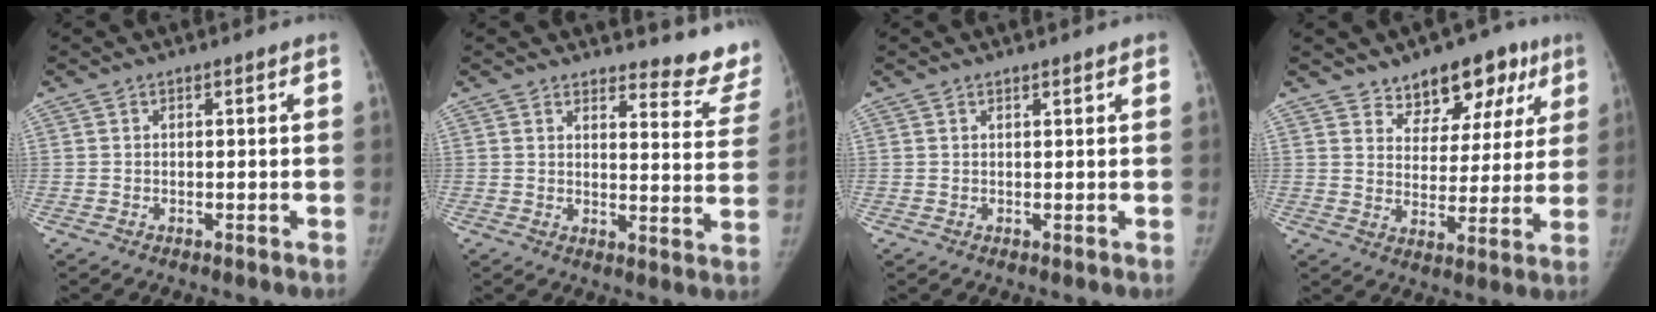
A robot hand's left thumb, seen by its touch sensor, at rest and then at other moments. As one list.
[{"total": 12.8, "force": [12.4, 2.7, 1.2], "torque": [0.030, -0.134, 0.117]}, {"total": 1.1, "force": [0.9, 0.2, 0.6], "torque": [-0.005, -0.002, 0.012]}, {"total": 12.3, "force": [8.1, 7.5, 5.4], "torque": [-0.015, -0.030, 0.116]}]